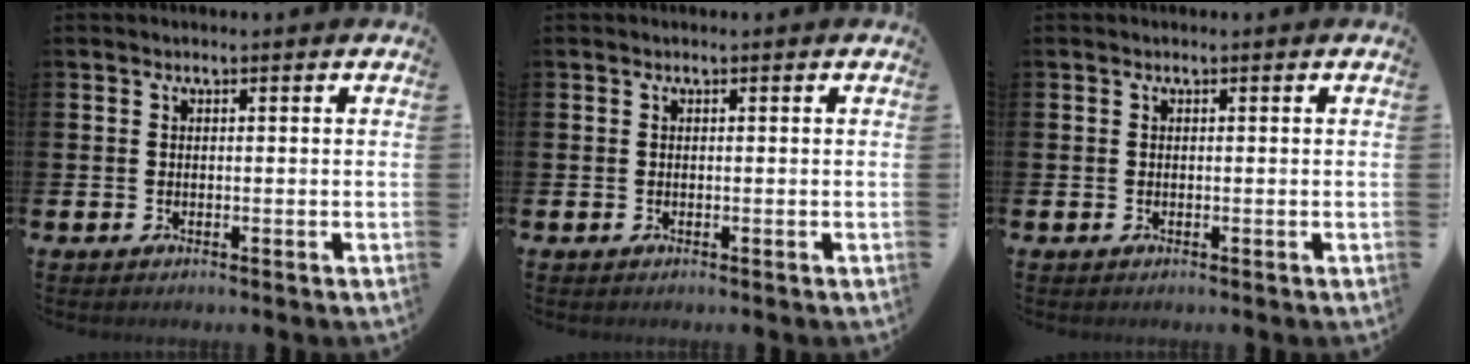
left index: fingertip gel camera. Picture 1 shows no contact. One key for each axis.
{"total": 0.0}
{"total": 0.0}